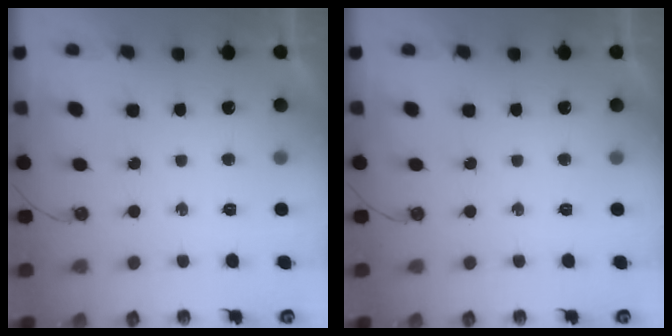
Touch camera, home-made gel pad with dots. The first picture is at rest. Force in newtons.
{"total": 0.0}